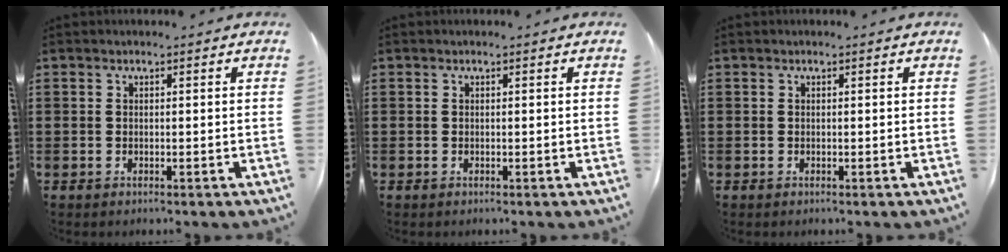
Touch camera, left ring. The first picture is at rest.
{"total": 0.0}
{"total": 0.0}